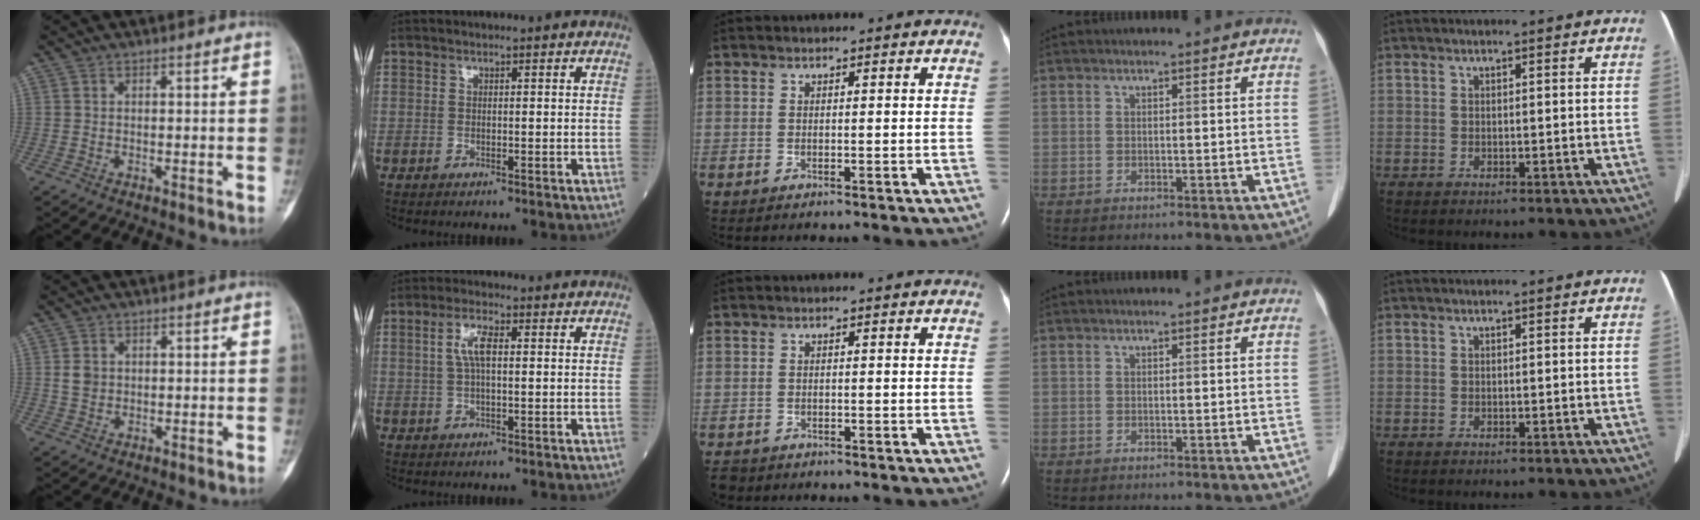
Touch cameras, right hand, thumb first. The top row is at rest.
{"thumb": {"total": 2.5, "force": [0.4, 2.1, 1.3], "torque": [-0.015, 0.001, 0.010]}, "index": {"total": 4.1, "force": [0.7, 1.1, 3.9], "torque": [-0.082, 0.011, 0.015]}, "middle": {"total": 2.2, "force": [-1.8, 1.2, 0.3], "torque": [-0.009, -0.002, -0.030]}}